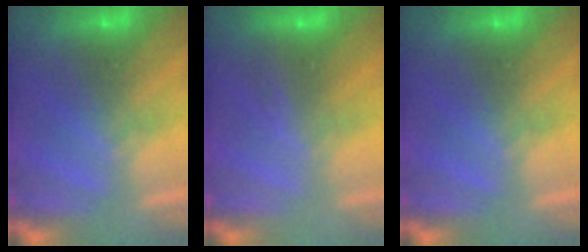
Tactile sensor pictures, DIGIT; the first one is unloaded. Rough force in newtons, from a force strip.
{"total": 2.9}
{"total": 0.0}